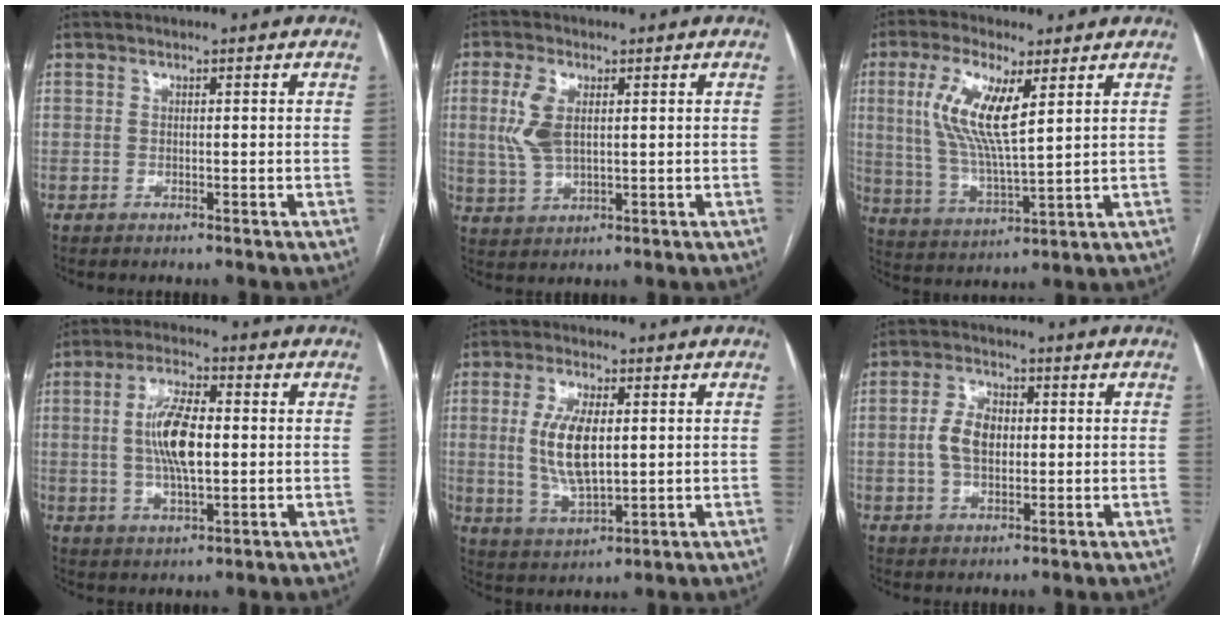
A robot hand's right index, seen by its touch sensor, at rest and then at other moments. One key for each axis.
{"total": 6.0, "fx": 1.6, "fy": 2.8, "fz": 5.0, "tx": -0.130, "ty": 0.009, "tz": 0.035}
{"total": 11.3, "fx": 3.9, "fy": 2.5, "fz": 10.3, "tx": -0.226, "ty": 0.002, "tz": 0.078}
{"total": 9.6, "fx": 0.6, "fy": 3.0, "fz": 9.1, "tx": -0.178, "ty": 0.008, "tz": 0.011}
{"total": 9.6, "fx": 1.1, "fy": 3.6, "fz": 8.8, "tx": -0.188, "ty": 0.000, "tz": 0.026}
{"total": 6.2, "fx": 0.3, "fy": 3.8, "fz": 4.8, "tx": -0.101, "ty": 0.015, "tz": 0.008}